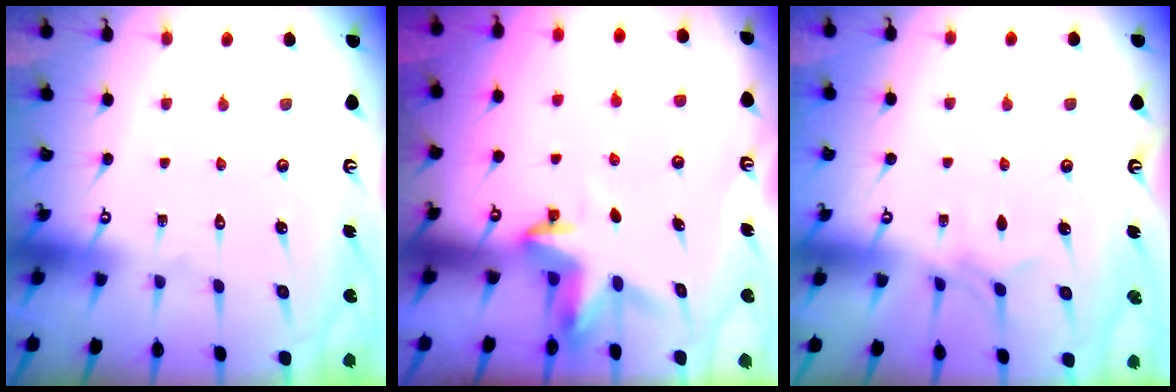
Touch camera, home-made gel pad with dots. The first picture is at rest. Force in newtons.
{"total": 3.4, "press": 3.4, "slide": 0.2}
{"total": 3.3, "press": 3.3, "slide": 0.2}